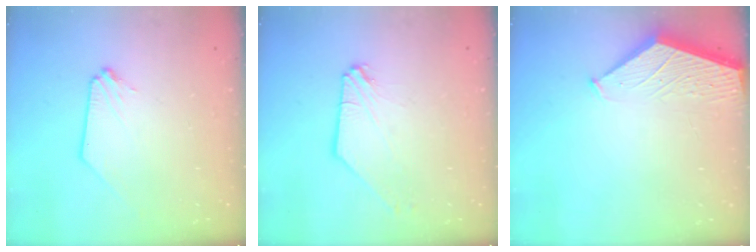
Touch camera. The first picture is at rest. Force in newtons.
{"total": 2.5, "press": 2.5, "slide": 0.4}
{"total": 1.5, "press": 1.4, "slide": 0.2}